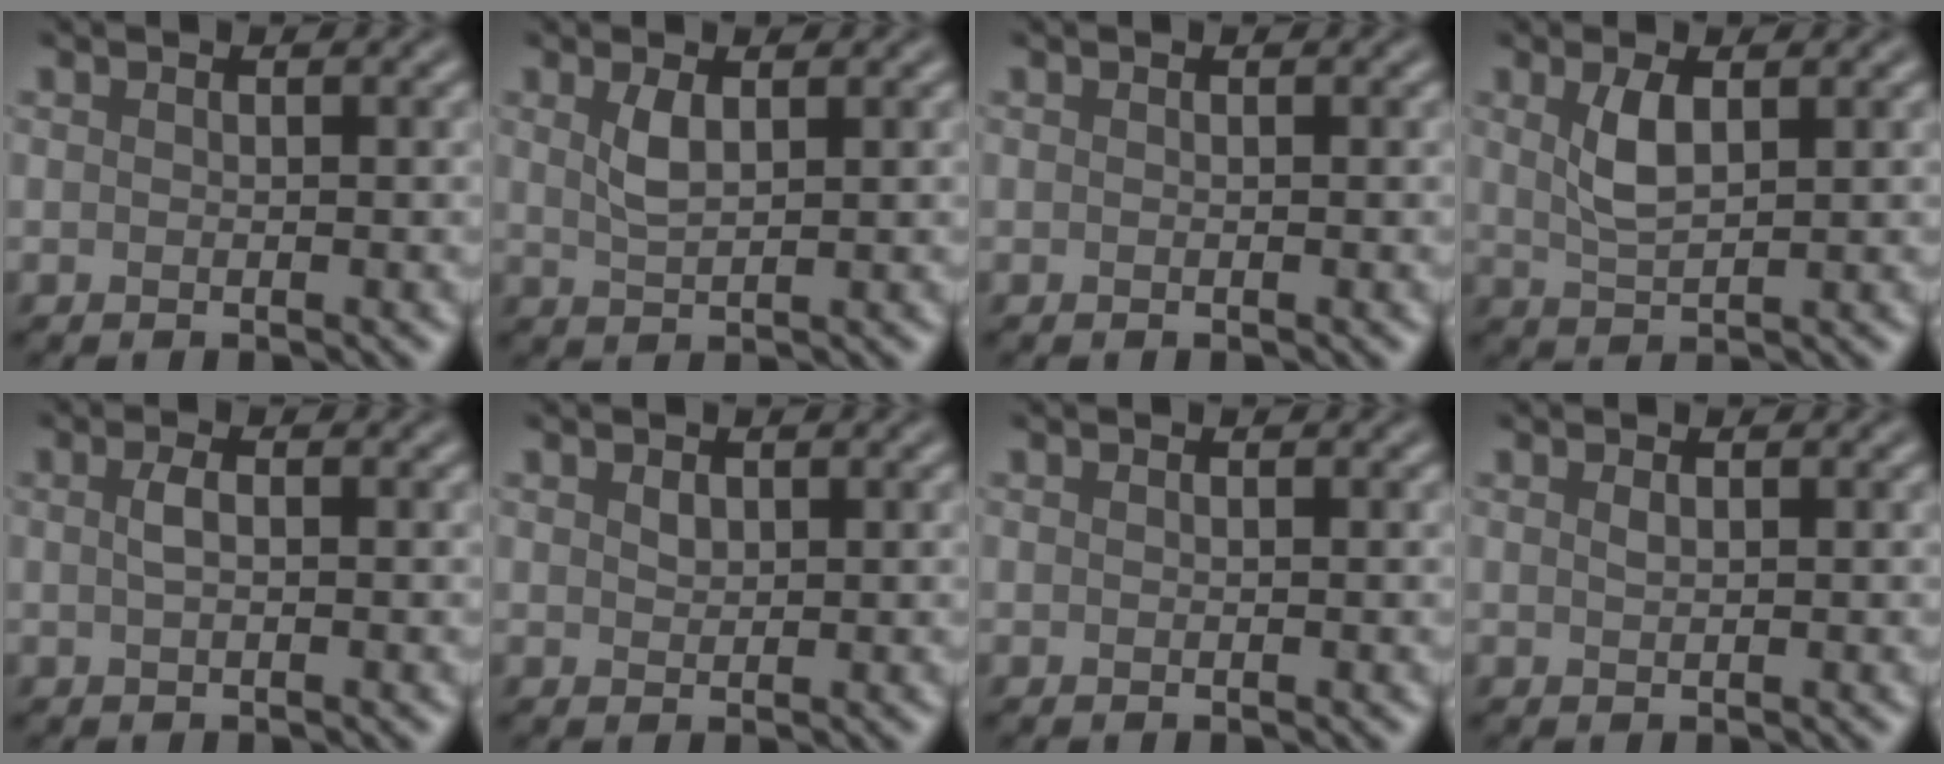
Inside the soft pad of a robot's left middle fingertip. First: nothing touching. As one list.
[{"total": 2.0, "force": [0.9, 0.7, 1.6], "torque": [-0.038, -0.001, 0.020]}, {"total": 0.0}, {"total": 2.8, "force": [1.0, 1.1, 2.4], "torque": [-0.053, -0.001, 0.024]}, {"total": 1.3, "force": [0.1, 0.5, 1.2], "torque": [-0.028, 0.003, 0.002]}, {"total": 0.8, "force": [0.5, 0.5, 0.4], "torque": [-0.011, 0.000, 0.011]}, {"total": 0.0}, {"total": 0.6, "force": [0.3, 0.2, 0.4], "torque": [-0.011, 0.000, 0.008]}]